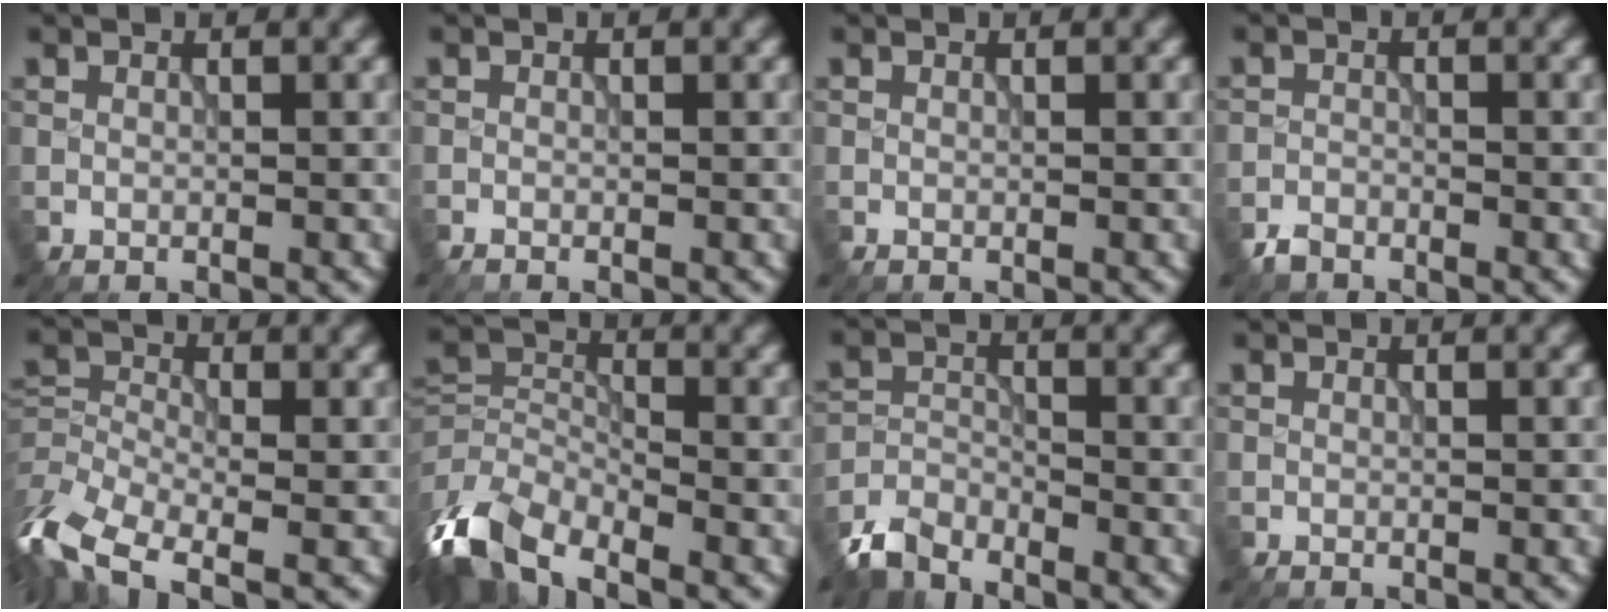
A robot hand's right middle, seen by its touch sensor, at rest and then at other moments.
{"total": 0.5, "force": [-0.5, 0.1, 0.2], "torque": [-0.001, -0.003, -0.012]}
{"total": 0.0}
{"total": 1.6, "force": [-1.4, 0.6, 0.3], "torque": [-0.003, 0.001, -0.032]}
{"total": 9.1, "force": [-4.9, 4.3, 6.3], "torque": [-0.145, -0.009, -0.104]}
{"total": 8.5, "force": [-5.2, 4.0, 5.5], "torque": [-0.116, -0.012, -0.114]}
{"total": 3.9, "force": [-3.5, 1.4, 1.1], "torque": [-0.022, -0.004, -0.081]}
{"total": 0.0}